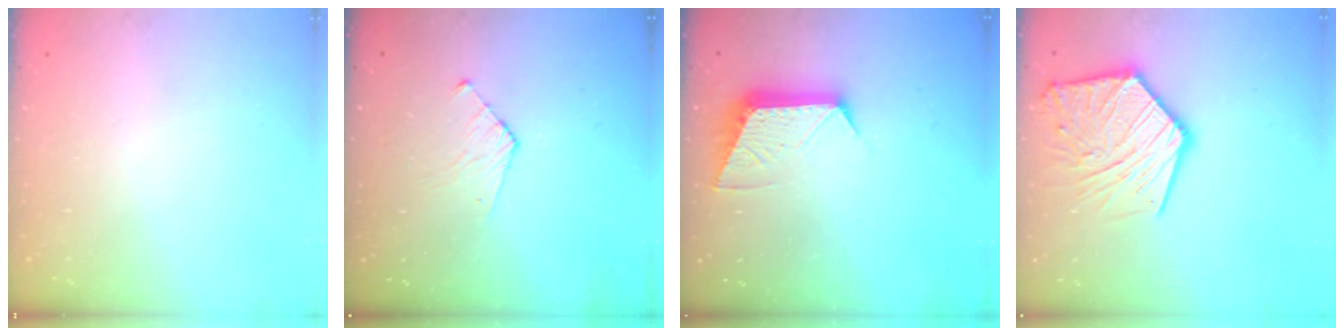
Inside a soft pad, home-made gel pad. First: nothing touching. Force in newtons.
{"total": 5.8, "press": 5.8, "slide": 0.5}
{"total": 10.2, "press": 10.1, "slide": 0.5}
{"total": 19.0, "press": 18.9, "slide": 2.0}